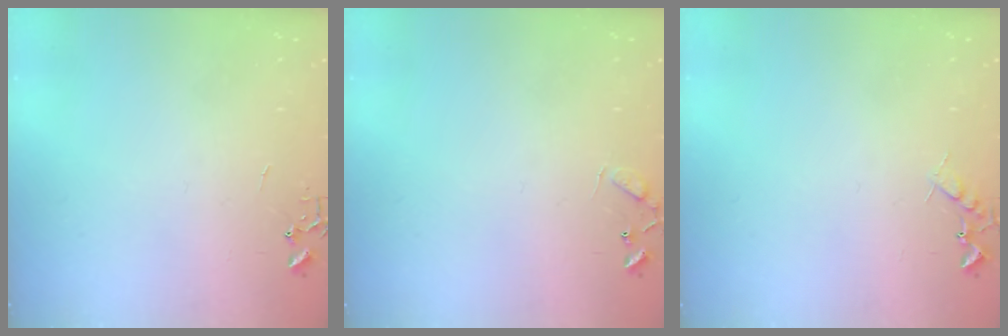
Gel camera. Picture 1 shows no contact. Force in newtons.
{"total": 5.6, "press": 5.6, "slide": 0.5}
{"total": 6.6, "press": 6.5, "slide": 0.7}